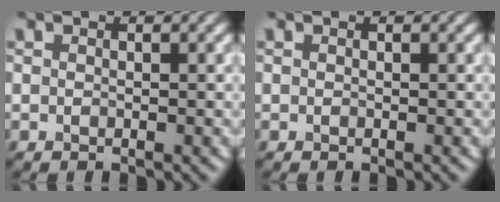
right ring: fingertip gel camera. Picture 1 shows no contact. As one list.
[{"total": 0.0}]